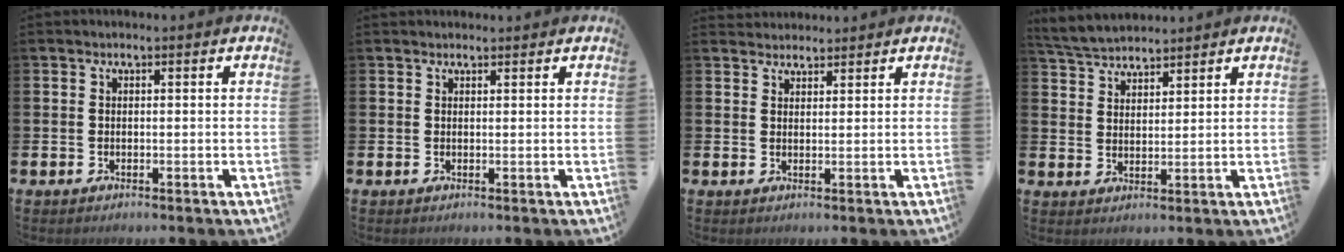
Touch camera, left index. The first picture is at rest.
{"total": 0.9, "force": [0.9, 0.3, 0.0], "torque": [0.015, -0.004, 0.013]}
{"total": 2.2, "force": [2.1, 0.6, -0.2], "torque": [0.015, -0.012, 0.037]}
{"total": 4.4, "force": [4.4, 0.7, 0.4], "torque": [-0.023, -0.020, 0.080]}